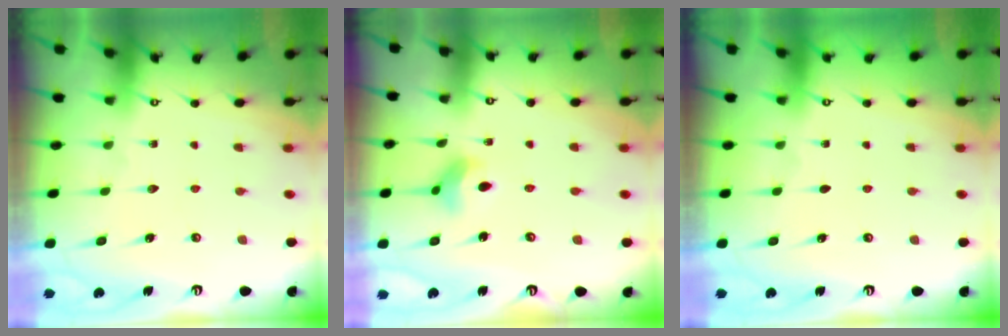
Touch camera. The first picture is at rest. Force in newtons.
{"total": 4.5, "press": 4.4, "slide": 0.6}
{"total": 0.0}